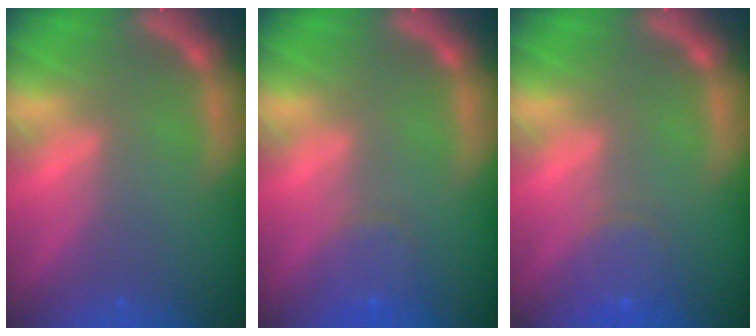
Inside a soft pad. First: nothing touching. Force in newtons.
{"total": 2.4}
{"total": 3.0}